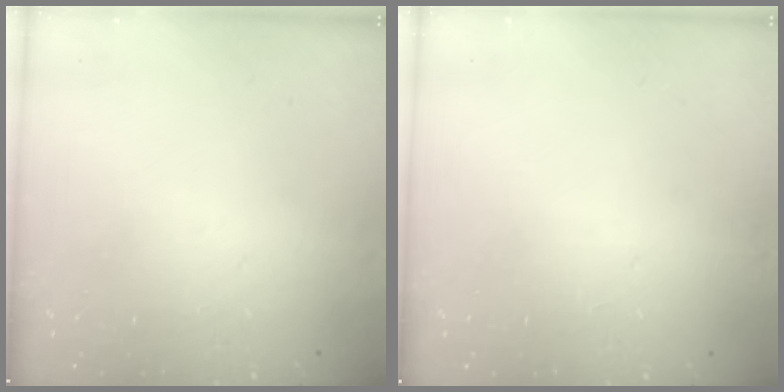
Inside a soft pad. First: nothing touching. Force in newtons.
{"total": 1.0, "press": 0.8, "slide": 0.6}